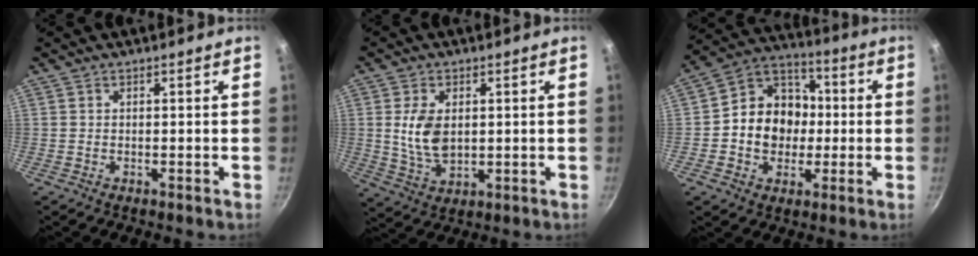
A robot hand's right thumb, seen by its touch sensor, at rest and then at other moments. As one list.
[{"total": 8.2, "force": [1.1, 5.1, 6.4], "torque": [-0.119, -0.014, 0.027]}, {"total": 14.4, "force": [-0.8, 12.2, 7.6], "torque": [-0.085, 0.030, -0.030]}]